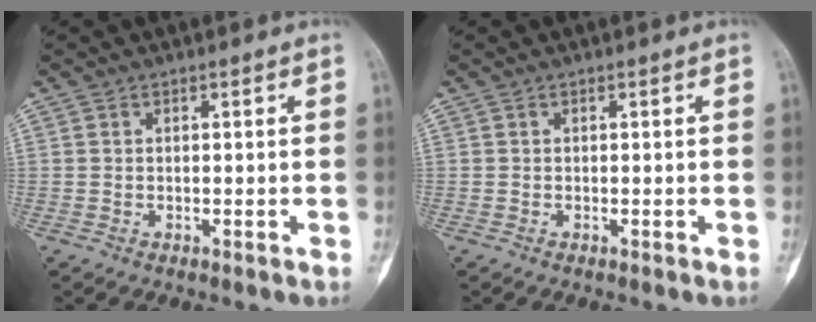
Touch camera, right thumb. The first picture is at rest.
{"total": 0.0}